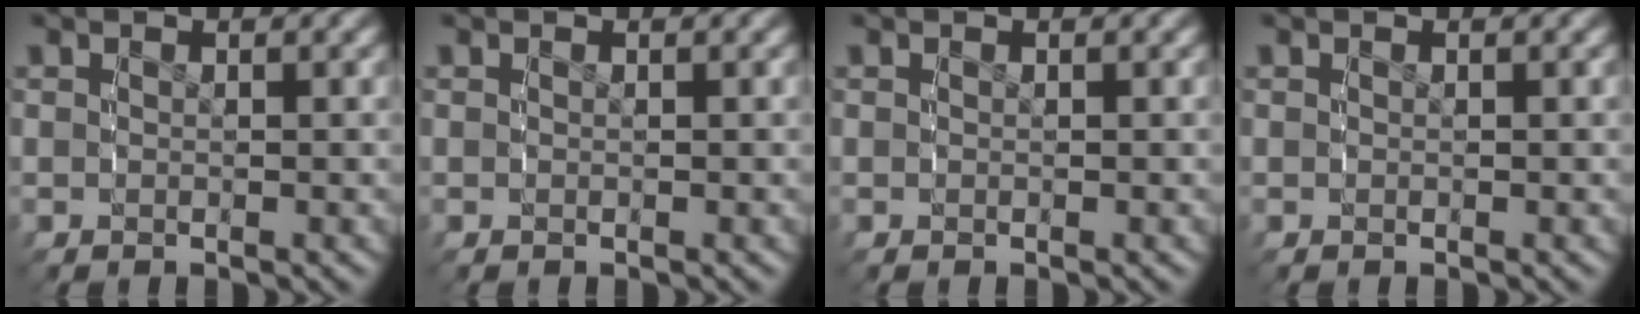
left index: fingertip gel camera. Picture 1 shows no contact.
{"total": 0.0}
{"total": 0.0}
{"total": 0.0}